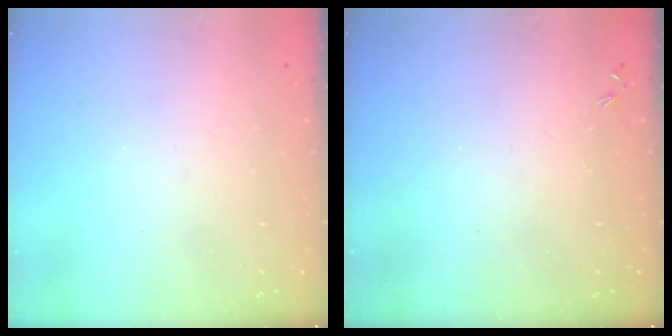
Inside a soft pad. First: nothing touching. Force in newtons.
{"total": 0.0}